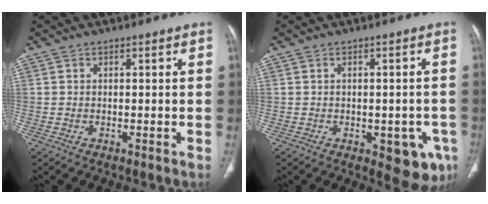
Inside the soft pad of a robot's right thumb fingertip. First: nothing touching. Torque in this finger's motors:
{"motor_torque": [1.37, 1.00, -0.11, 0.04, 0.00]}